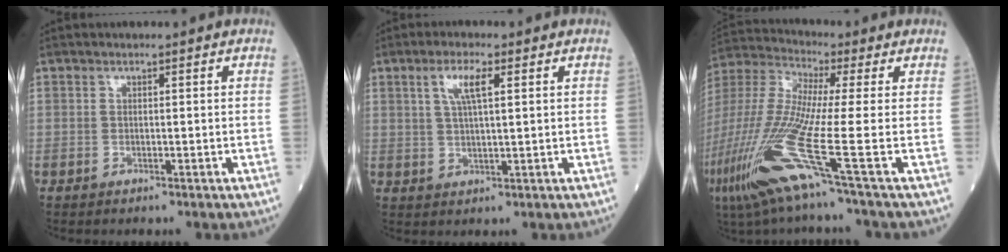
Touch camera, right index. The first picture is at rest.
{"total": 4.7, "force": [1.9, 0.8, 4.2], "torque": [-0.085, 0.007, 0.038]}
{"total": 18.9, "force": [-7.7, -0.4, 17.2], "torque": [-0.403, -0.043, -0.161]}